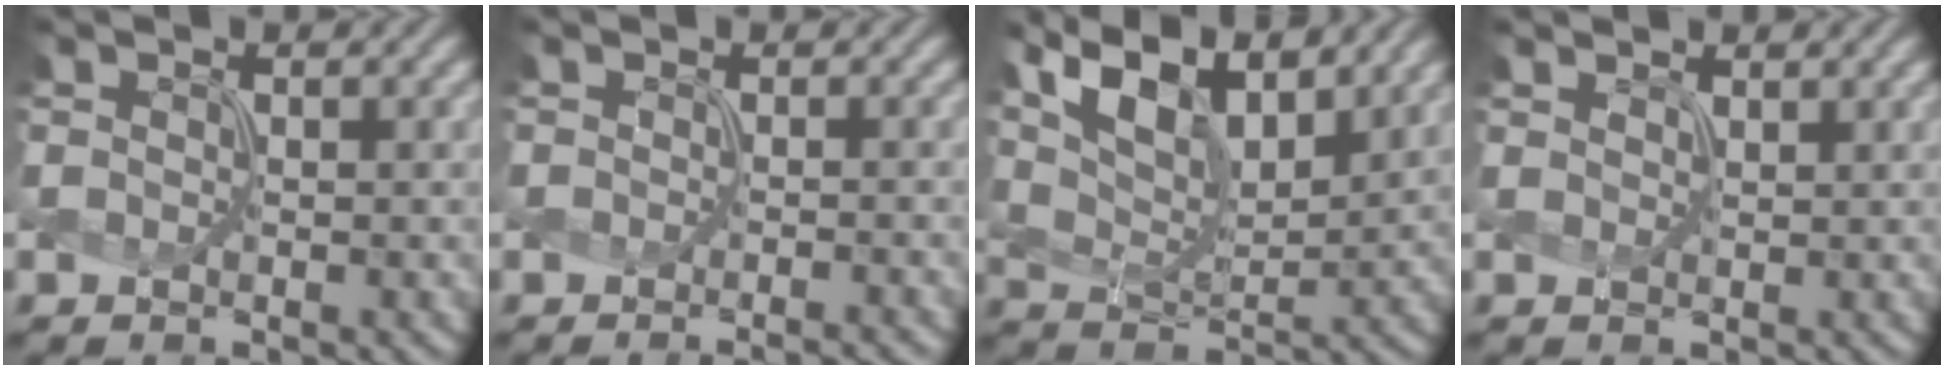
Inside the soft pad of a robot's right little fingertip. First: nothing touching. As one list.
[{"total": 1.3, "force": [-1.2, 0.1, 0.6], "torque": [0.006, -0.009, -0.013]}, {"total": 13.0, "force": [7.5, 5.8, 8.9], "torque": [-0.179, 0.030, 0.108]}, {"total": 1.4, "force": [1.3, 0.2, 0.3], "torque": [-0.003, 0.000, 0.019]}]